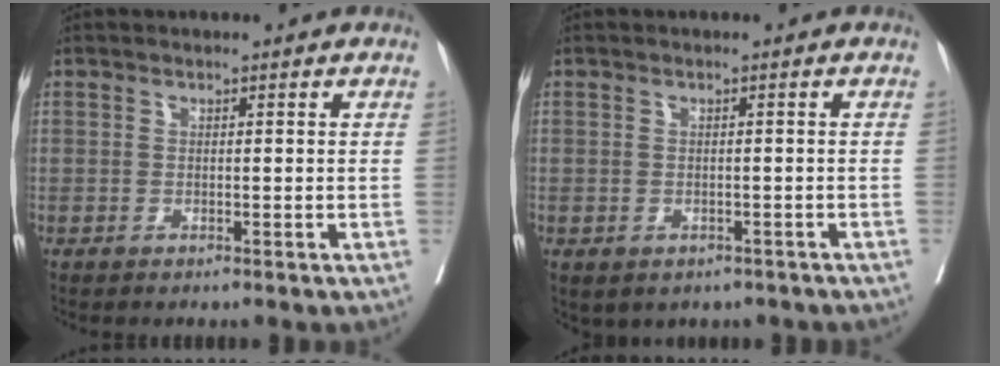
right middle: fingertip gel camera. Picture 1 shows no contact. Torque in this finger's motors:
{"motor_torque": [0.26, -1.81, 0.10, 0.04]}